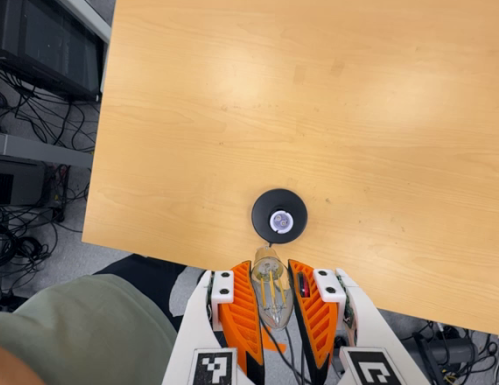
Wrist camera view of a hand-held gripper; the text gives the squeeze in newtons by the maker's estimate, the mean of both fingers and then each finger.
{"total": 20.9, "left": 23.8, "right": 18.0}